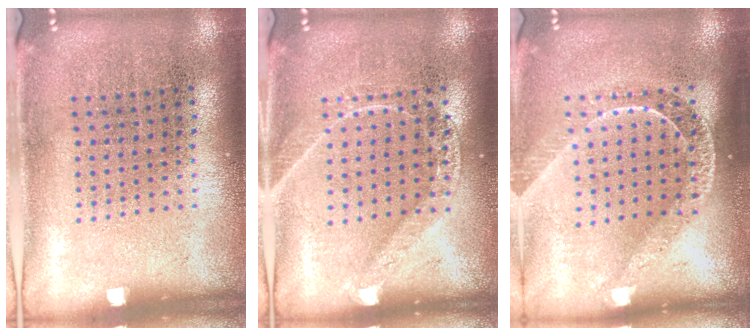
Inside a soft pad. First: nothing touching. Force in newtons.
{"total": 1.8, "press": 1.8, "slide": 0.3}
{"total": 1.8, "press": 1.5, "slide": 1.0}